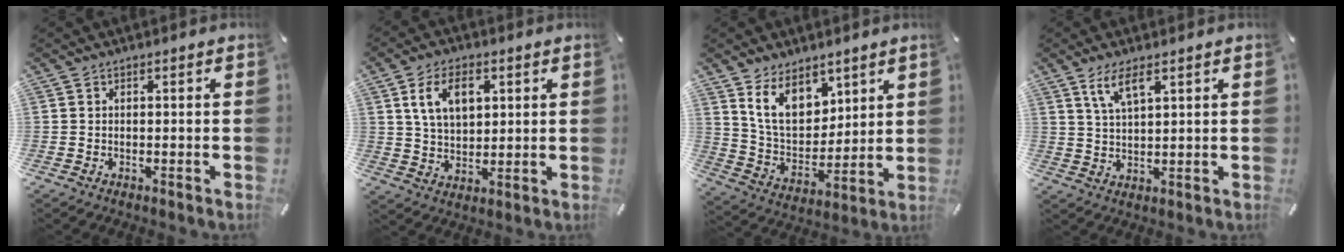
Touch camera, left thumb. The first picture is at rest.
{"total": 9.0, "force": [3.3, 6.0, 5.9], "torque": [-0.114, 0.005, 0.055]}
{"total": 12.2, "force": [7.5, 8.0, 5.4], "torque": [-0.098, -0.041, 0.144]}
{"total": 5.6, "force": [3.3, 1.7, 4.2], "torque": [-0.092, 0.003, 0.059]}